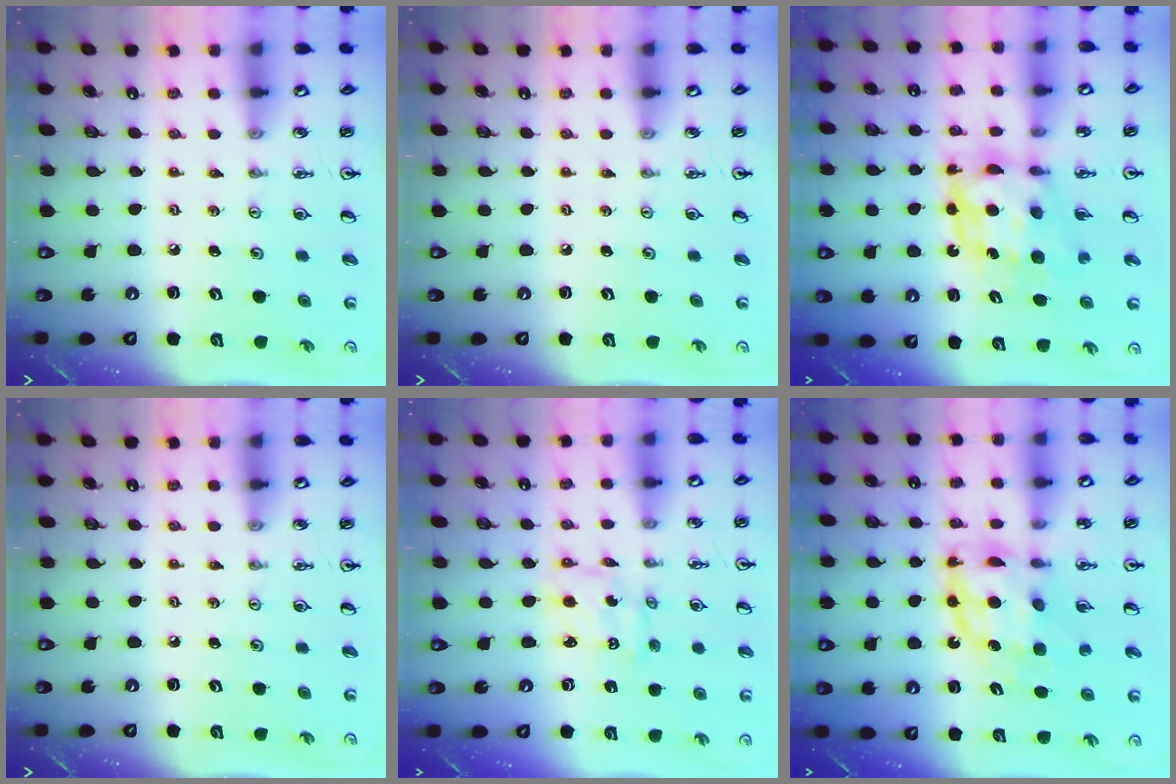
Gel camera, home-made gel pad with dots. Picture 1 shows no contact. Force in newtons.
{"total": 0.0}
{"total": 7.7, "press": 7.7, "slide": 0.6}
{"total": 0.0}
{"total": 2.7, "press": 2.7, "slide": 0.2}
{"total": 11.2, "press": 11.2, "slide": 0.8}